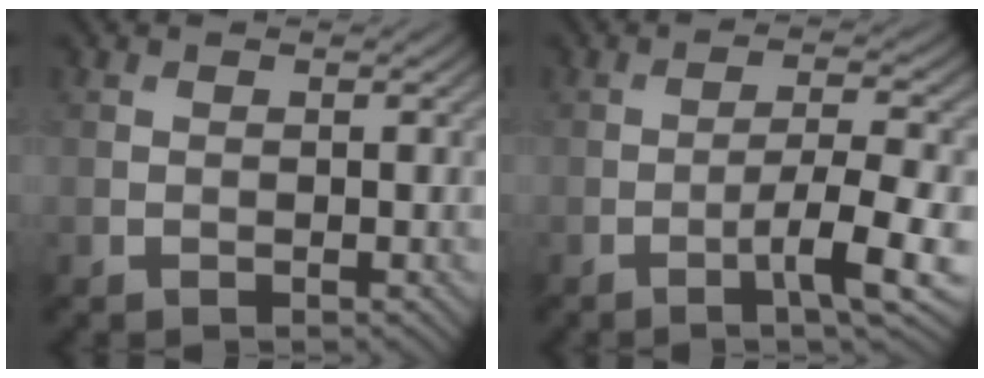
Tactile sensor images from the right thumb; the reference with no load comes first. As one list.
[{"total": 6.1, "force": [-2.5, 0.8, 5.5], "torque": [-0.095, 0.007, -0.047]}]